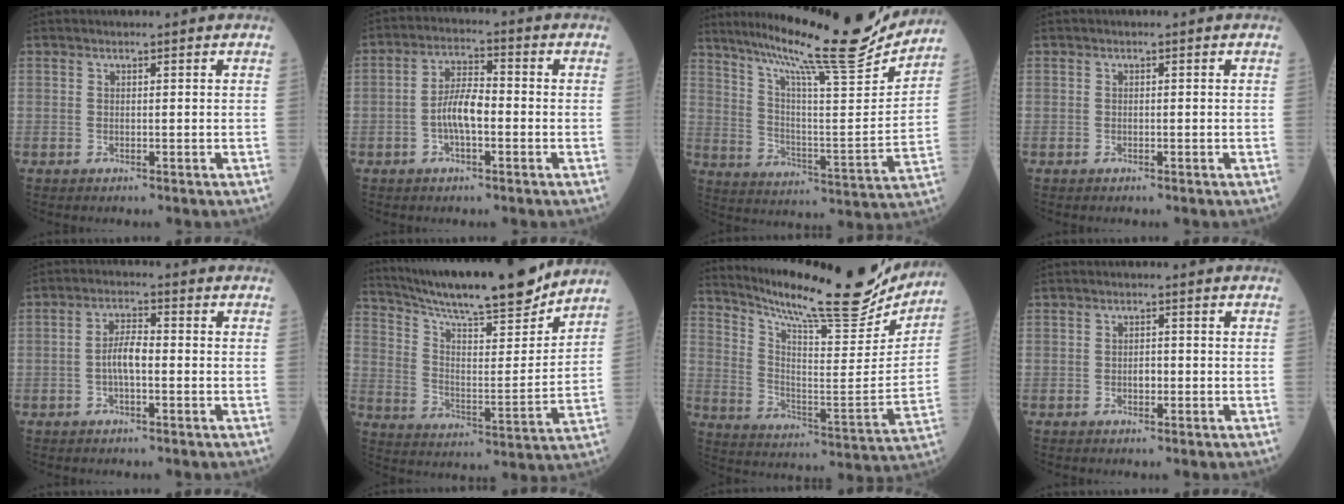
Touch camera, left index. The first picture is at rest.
{"total": 5.9, "force": [-1.6, 1.9, 5.4], "torque": [-0.109, 0.007, -0.036]}
{"total": 22.0, "force": [19.0, 0.3, 11.1], "torque": [-0.184, -0.036, 0.282]}
{"total": 0.0}
{"total": 4.2, "force": [-1.0, 1.2, 3.9], "torque": [-0.077, 0.005, -0.023]}
{"total": 20.2, "force": [17.9, 1.5, 9.2], "torque": [-0.162, -0.015, 0.279]}
{"total": 22.4, "force": [20.3, 2.2, 9.3], "torque": [-0.159, -0.058, 0.292]}
{"total": 1.5, "force": [-0.7, 0.8, 1.1], "torque": [-0.017, 0.000, -0.013]}